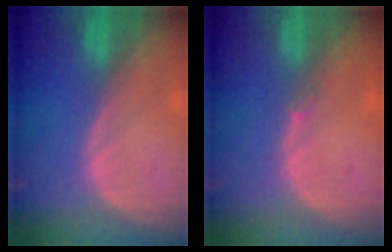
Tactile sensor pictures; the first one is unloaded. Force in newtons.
{"total": 0.5, "press": 0.5, "slide": 0.1}